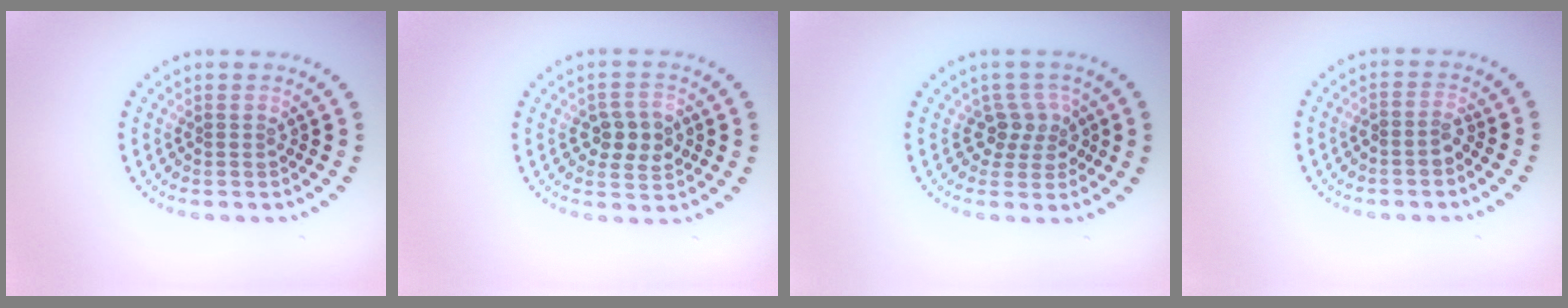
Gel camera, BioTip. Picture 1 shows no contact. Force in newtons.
{"total": 3.0, "press": 3.0, "slide": 0.4}
{"total": 2.7, "press": 2.0, "slide": 1.8}
{"total": 1.3, "press": 1.1, "slide": 0.7}